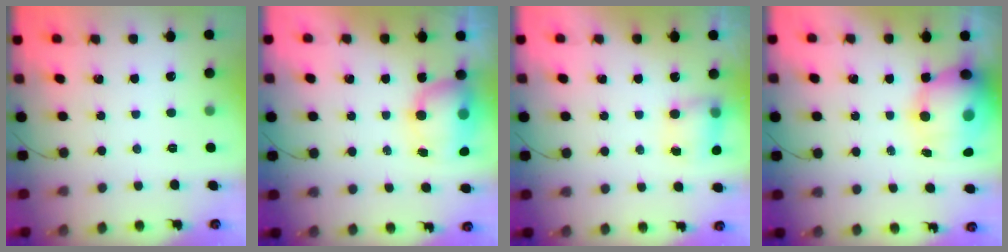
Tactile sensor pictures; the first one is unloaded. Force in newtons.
{"total": 7.5, "press": 7.3, "slide": 1.9}
{"total": 6.9, "press": 6.9, "slide": 0.7}
{"total": 14.3, "press": 13.9, "slide": 3.3}